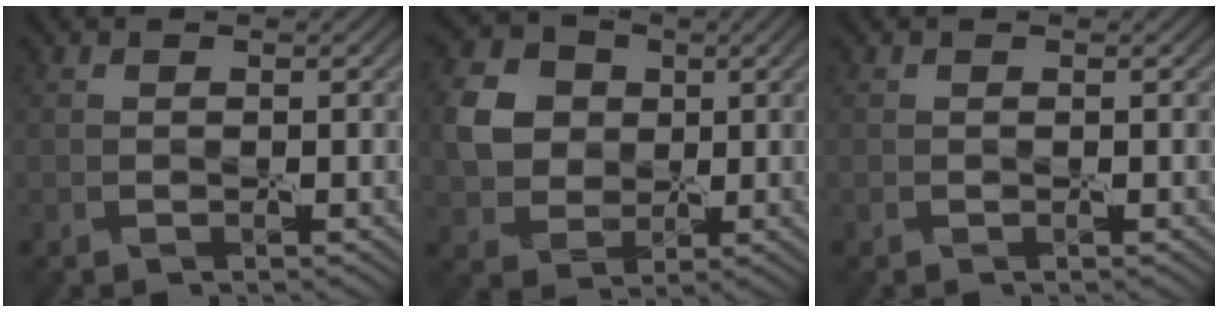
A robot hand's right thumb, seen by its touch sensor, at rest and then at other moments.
{"total": 5.3, "force": [1.2, 4.8, 1.8], "torque": [-0.048, 0.013, 0.015]}
{"total": 0.0}